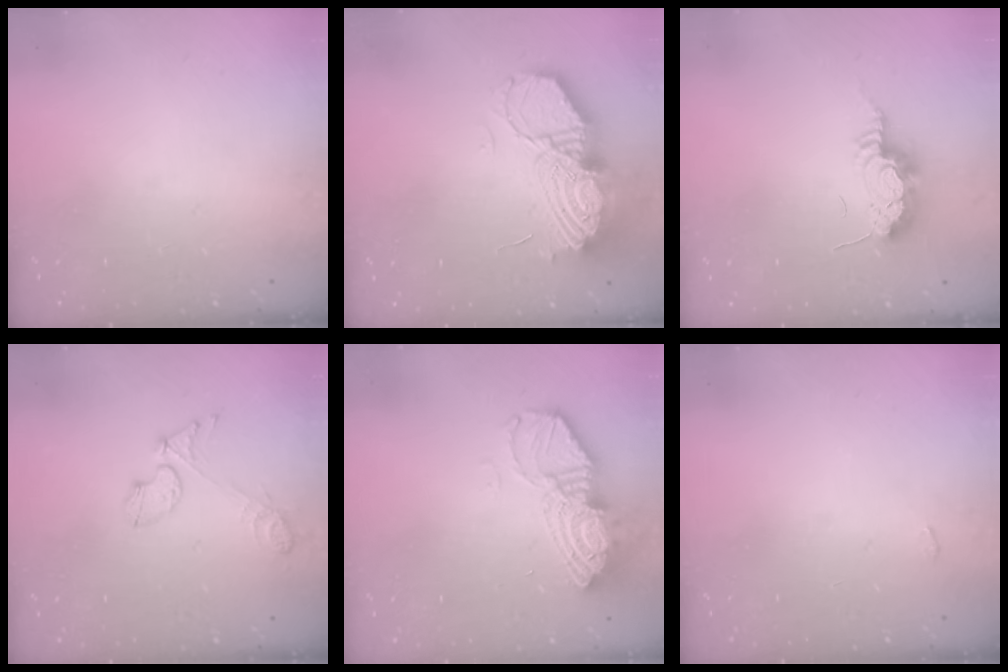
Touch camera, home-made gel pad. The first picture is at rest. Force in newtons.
{"total": 18.5, "press": 18.5, "slide": 1.6}
{"total": 9.0, "press": 8.9, "slide": 1.8}
{"total": 6.8, "press": 6.8, "slide": 0.4}
{"total": 14.8, "press": 14.7, "slide": 1.5}
{"total": 2.2, "press": 2.2, "slide": 0.3}